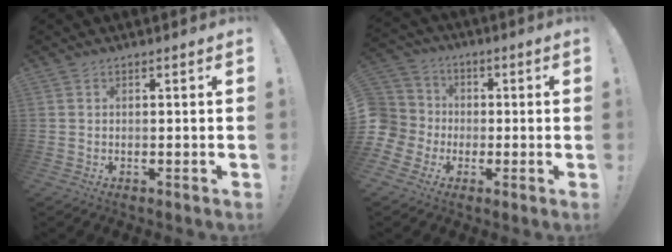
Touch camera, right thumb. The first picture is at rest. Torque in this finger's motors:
{"motor_torque": [0.68, 0.08, 0.35, -0.67, -0.01]}